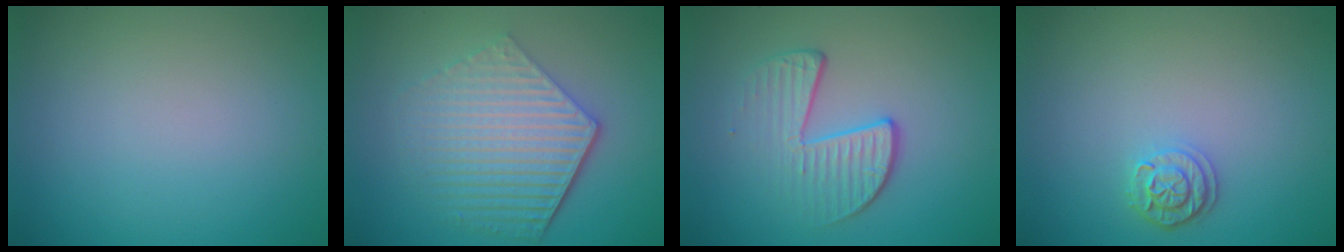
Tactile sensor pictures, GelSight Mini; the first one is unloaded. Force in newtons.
{"total": 6.2, "press": 4.5, "slide": 4.3}
{"total": 3.8, "press": 2.8, "slide": 2.6}
{"total": 2.1, "press": 1.9, "slide": 0.9}